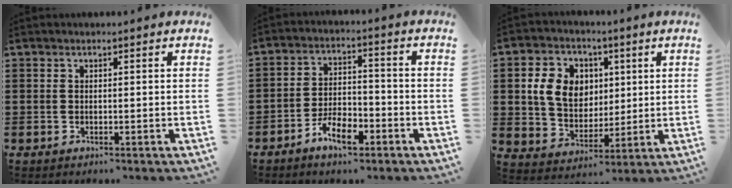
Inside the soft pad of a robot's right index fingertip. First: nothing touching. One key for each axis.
{"total": 6.4, "fx": -4.2, "fy": 2.6, "fz": 4.2, "tx": -0.080, "ty": 0.009, "tz": -0.078}
{"total": 8.7, "fx": 1.9, "fy": 7.3, "fz": 4.3, "tx": -0.104, "ty": 0.017, "tz": 0.030}